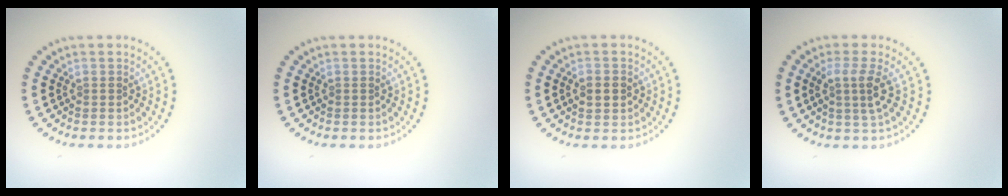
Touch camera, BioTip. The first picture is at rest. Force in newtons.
{"total": 0.0}
{"total": 2.3, "press": 2.3, "slide": 0.1}
{"total": 2.4, "press": 1.9, "slide": 1.6}